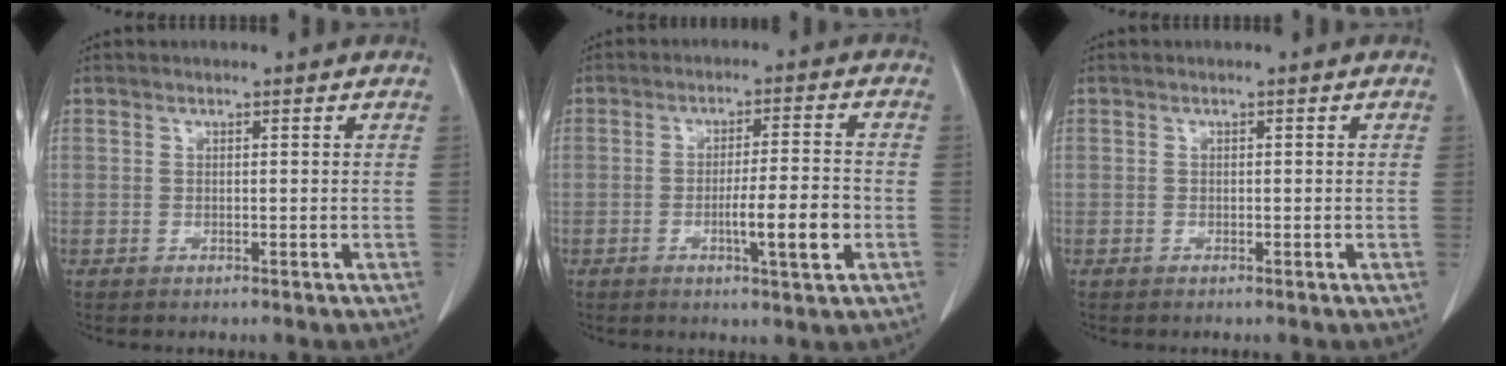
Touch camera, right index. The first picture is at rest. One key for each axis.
{"total": 7.1, "fx": -2.1, "fy": 0.2, "fz": 6.8, "tx": -0.106, "ty": -0.007, "tz": -0.033}
{"total": 0.0}